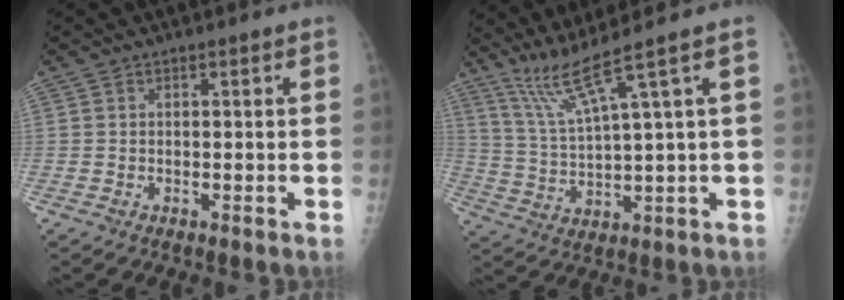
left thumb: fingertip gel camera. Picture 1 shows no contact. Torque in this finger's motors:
{"motor_torque": [-0.03, -0.16, 0.70, -0.46, -0.01]}